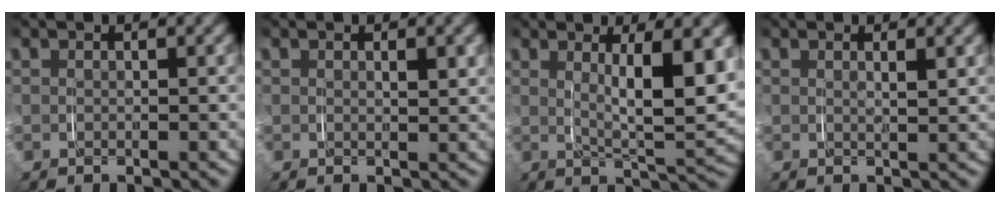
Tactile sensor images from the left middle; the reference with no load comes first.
{"total": 0.6, "force": [0.5, -0.2, 0.1], "torque": [-0.001, 0.000, 0.010]}
{"total": 5.9, "force": [2.0, 1.0, 5.4], "torque": [-0.066, 0.005, 0.036]}
{"total": 1.1, "force": [0.9, -0.7, -0.1], "torque": [0.001, 0.001, 0.017]}